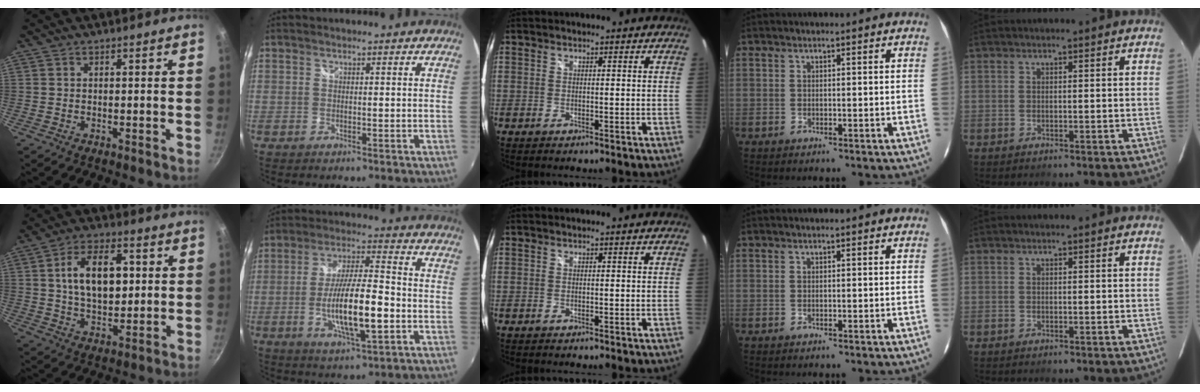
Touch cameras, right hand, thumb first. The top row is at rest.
{"thumb": {"total": 13.3, "force": [2.4, 7.8, 10.5], "torque": [-0.156, 0.000, 0.040]}, "index": {"total": 14.2, "force": [-3.5, 3.2, 13.4], "torque": [-0.254, -0.011, -0.059]}}